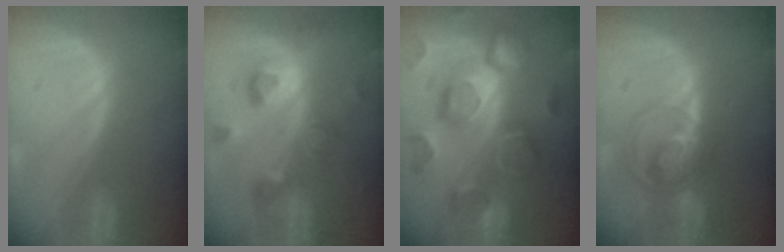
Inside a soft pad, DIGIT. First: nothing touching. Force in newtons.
{"total": 7.9, "press": 7.6, "slide": 2.0}
{"total": 12.5, "press": 12.4, "slide": 1.1}
{"total": 7.3, "press": 6.0, "slide": 4.1}